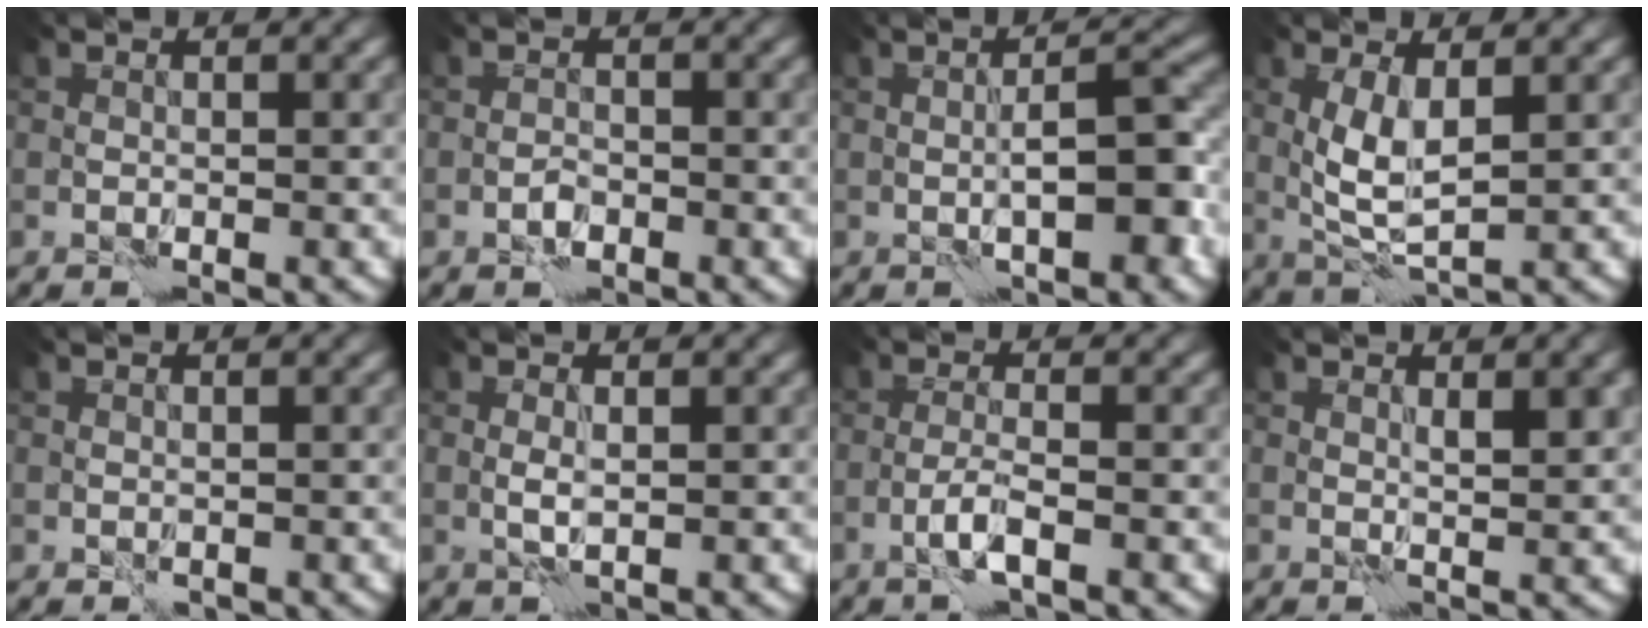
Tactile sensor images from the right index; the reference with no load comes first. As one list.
[{"total": 0.9, "force": [-0.5, 0.5, 0.5], "torque": [-0.007, 0.002, -0.011]}, {"total": 4.1, "force": [-0.5, 1.1, 3.9], "torque": [-0.062, 0.005, -0.007]}, {"total": 3.8, "force": [1.0, 1.2, 3.4], "torque": [-0.076, -0.004, 0.024]}, {"total": 0.7, "force": [0.0, 0.7, 0.2], "torque": [0.002, -0.006, 0.002]}, {"total": 1.1, "force": [0.3, 0.2, 1.0], "torque": [-0.023, -0.004, 0.007]}, {"total": 2.0, "force": [-0.9, 0.1, 1.8], "torque": [-0.037, 0.004, -0.022]}, {"total": 2.2, "force": [1.0, 0.6, 1.8], "torque": [-0.025, -0.004, 0.020]}]